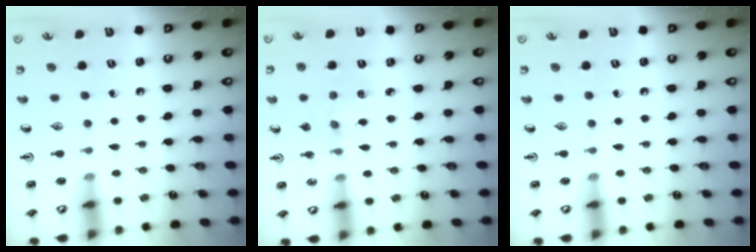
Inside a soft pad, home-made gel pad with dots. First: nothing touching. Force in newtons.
{"total": 4.7, "press": 4.7, "slide": 0.6}
{"total": 0.0}